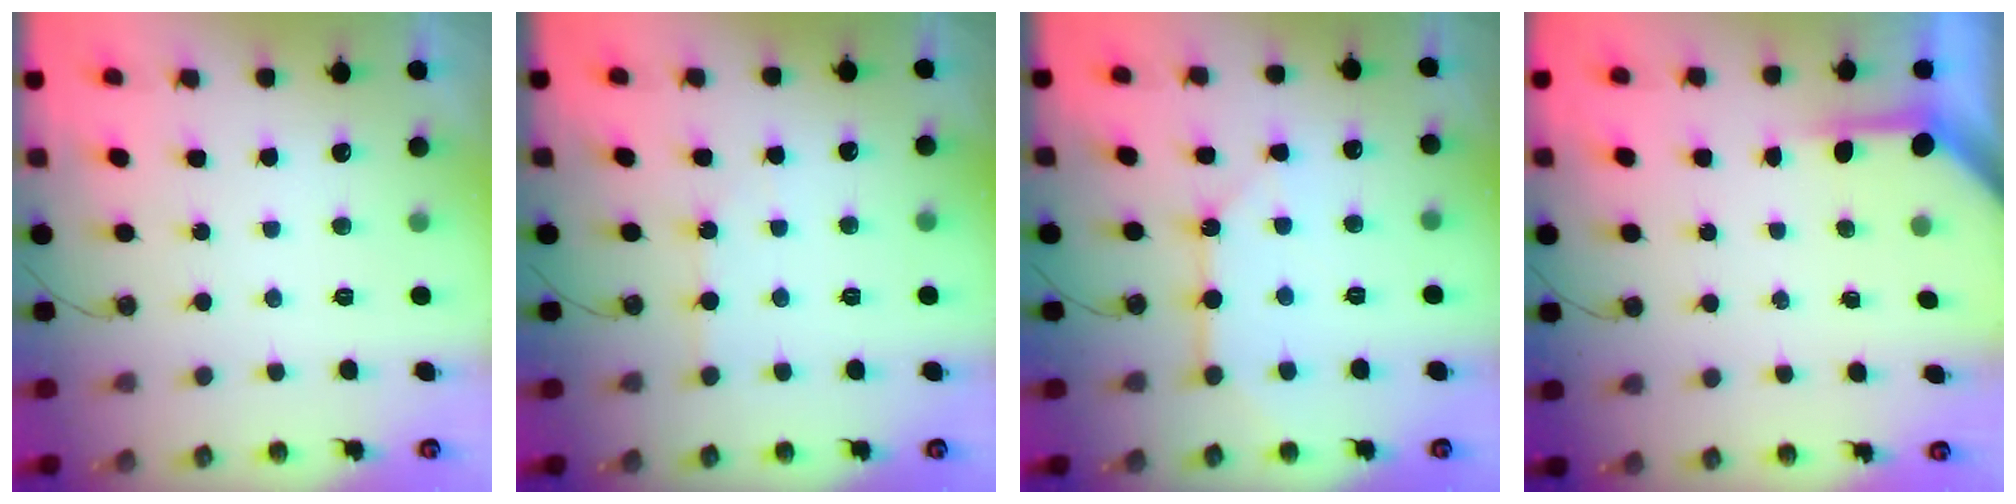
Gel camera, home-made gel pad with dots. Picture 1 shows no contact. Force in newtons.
{"total": 3.3, "press": 3.2, "slide": 0.5}
{"total": 9.5, "press": 9.4, "slide": 1.2}
{"total": 3.8, "press": 3.8, "slide": 0.4}